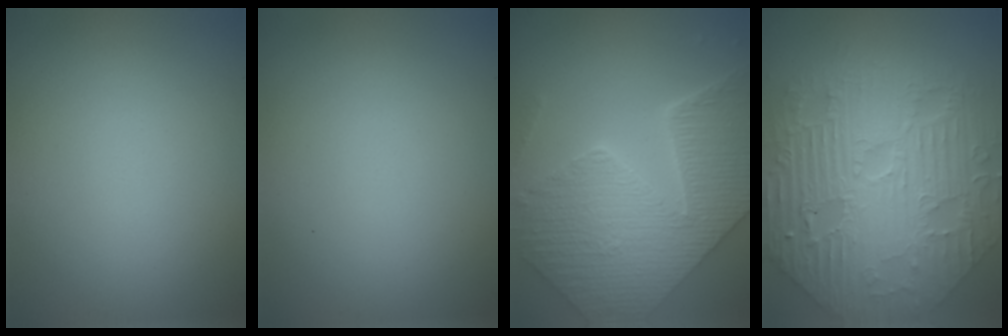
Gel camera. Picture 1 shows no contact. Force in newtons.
{"total": 0.0}
{"total": 9.2, "press": 7.1, "slide": 5.8}
{"total": 11.5, "press": 7.9, "slide": 8.4}